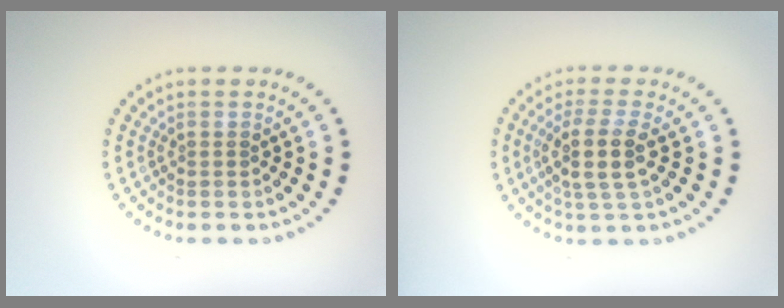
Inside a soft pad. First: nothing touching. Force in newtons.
{"total": 3.3, "press": 2.9, "slide": 1.6}